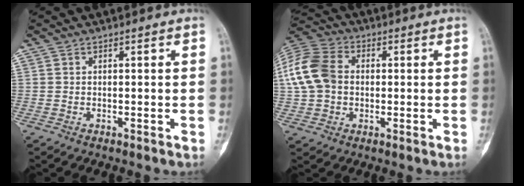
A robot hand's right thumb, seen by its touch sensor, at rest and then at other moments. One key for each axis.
{"total": 14.0, "fx": 0.8, "fy": 10.7, "fz": 8.9, "tx": -0.183, "ty": 0.024, "tz": 0.010}